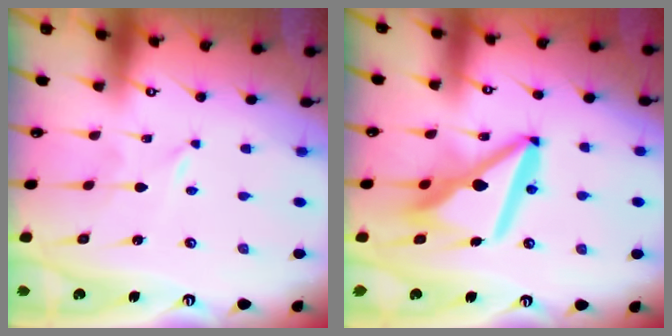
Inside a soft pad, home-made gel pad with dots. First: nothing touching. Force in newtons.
{"total": 14.1, "press": 14.0, "slide": 1.6}